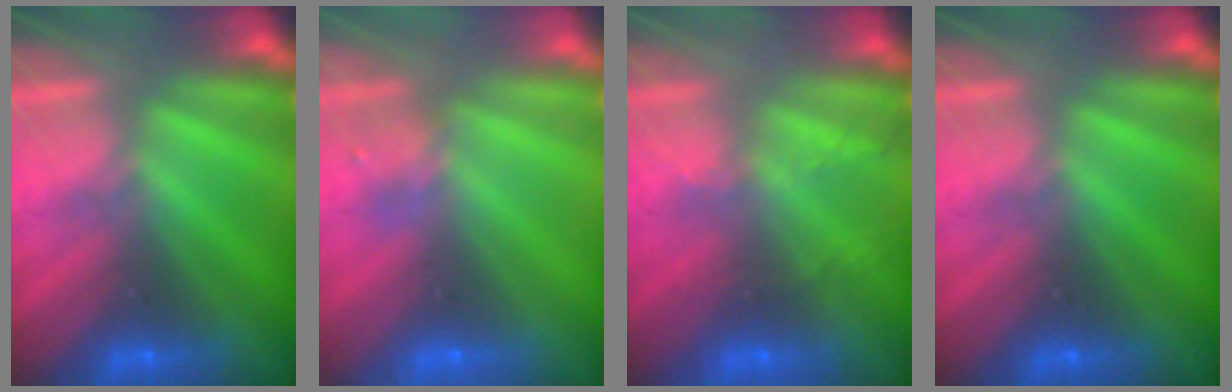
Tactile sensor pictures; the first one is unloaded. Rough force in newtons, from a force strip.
{"total": 2.2}
{"total": 2.1}
{"total": 0.0}